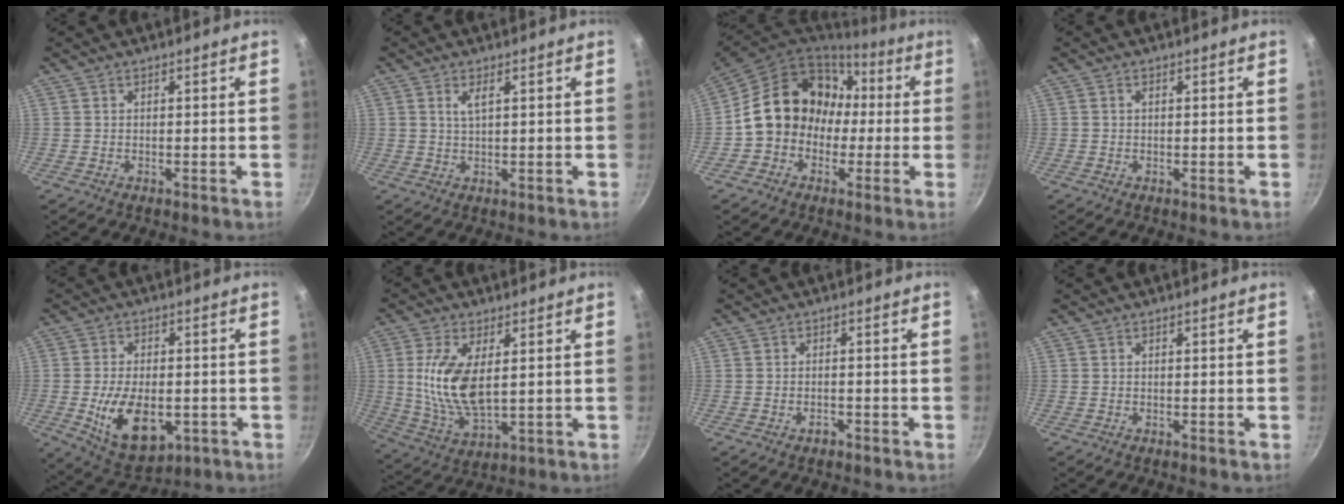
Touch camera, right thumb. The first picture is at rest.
{"total": 2.5, "force": [1.0, 0.9, 2.1], "torque": [-0.038, -0.001, 0.021]}
{"total": 16.7, "force": [0.3, 14.1, 8.8], "torque": [-0.107, 0.062, -0.002]}
{"total": 0.8, "force": [0.1, 0.6, 0.5], "torque": [-0.007, 0.005, 0.001]}
{"total": 13.7, "force": [-3.0, 8.0, 10.7], "torque": [-0.163, -0.003, -0.034]}
{"total": 12.6, "force": [2.2, 5.9, 10.9], "torque": [-0.212, -0.016, 0.049]}
{"total": 1.6, "force": [-1.0, 0.9, 0.8], "torque": [-0.012, 0.010, -0.016]}
{"total": 0.0}